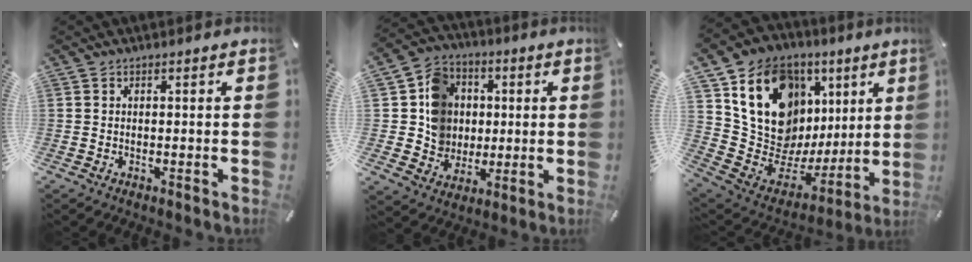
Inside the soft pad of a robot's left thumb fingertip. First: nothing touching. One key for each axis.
{"total": 11.8, "fx": 1.0, "fy": 11.3, "fz": 3.4, "tx": -0.052, "ty": 0.006, "tz": 0.030}
{"total": 19.3, "fx": 7.4, "fy": 15.4, "fz": 9.1, "tx": -0.133, "ty": -0.063, "tz": 0.158}